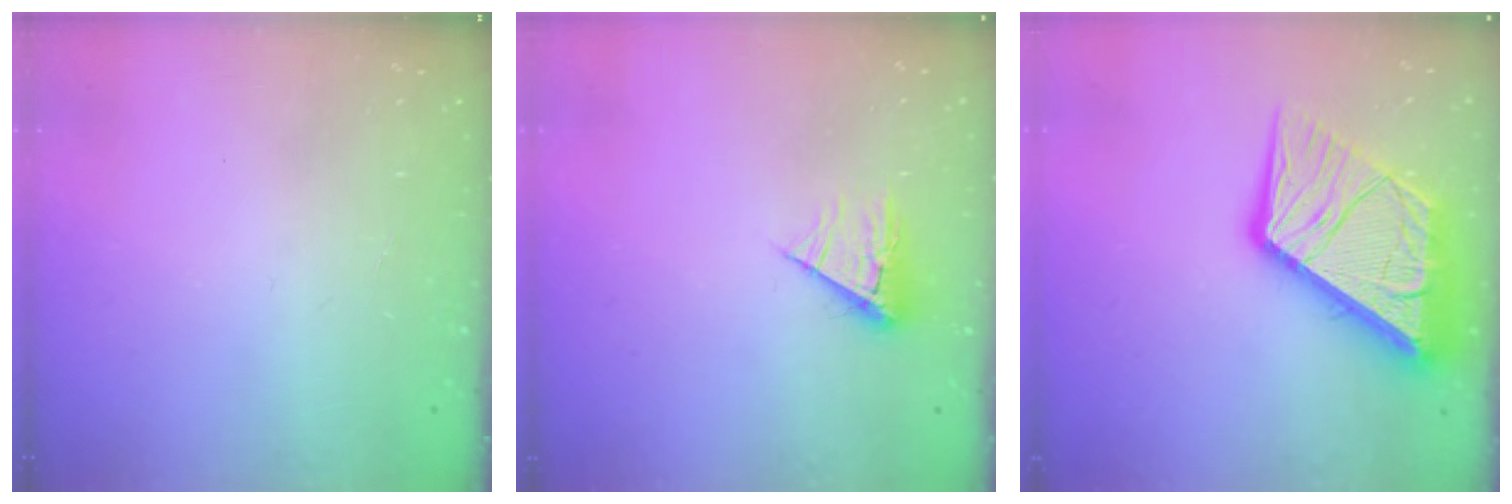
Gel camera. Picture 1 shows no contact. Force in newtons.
{"total": 6.7, "press": 6.6, "slide": 1.0}
{"total": 21.6, "press": 21.5, "slide": 2.4}